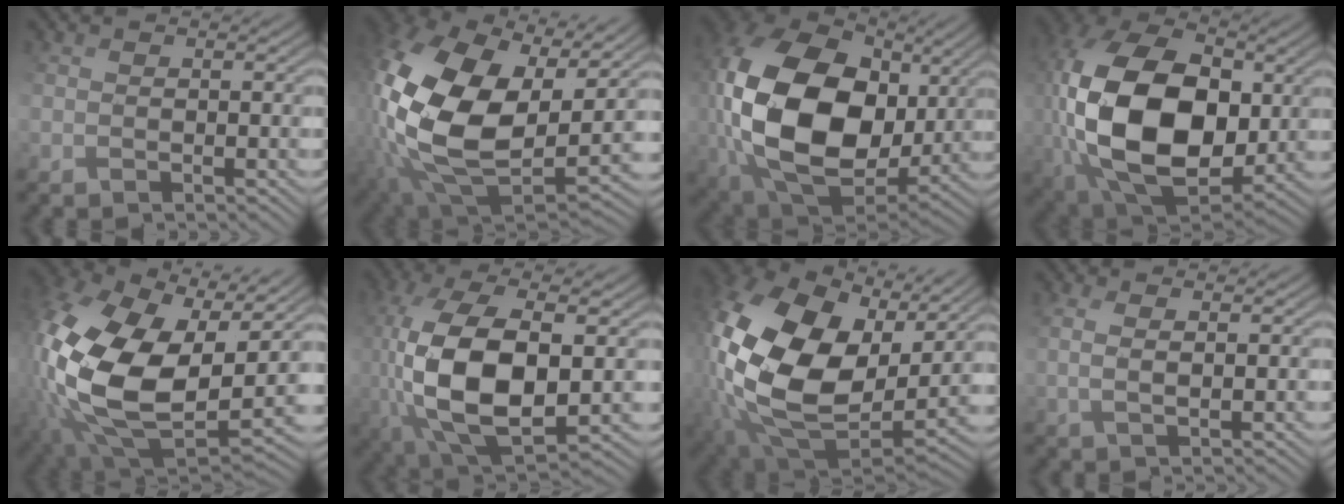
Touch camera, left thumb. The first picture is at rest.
{"total": 20.2, "force": [4.6, 12.7, 15.0], "torque": [-0.377, -0.019, 0.112]}
{"total": 20.9, "force": [2.7, 14.4, 14.9], "torque": [-0.384, -0.021, 0.078]}
{"total": 19.5, "force": [1.5, 12.5, 14.8], "torque": [-0.342, -0.019, 0.054]}
{"total": 19.6, "force": [2.4, 12.3, 15.0], "torque": [-0.375, -0.041, 0.077]}
{"total": 14.5, "force": [0.7, 6.6, 12.9], "torque": [-0.302, -0.011, 0.031]}
{"total": 21.6, "force": [5.9, 14.6, 14.8], "torque": [-0.382, -0.015, 0.144]}
{"total": 2.0, "force": [1.7, -0.5, 1.0], "torque": [-0.024, 0.011, 0.034]}